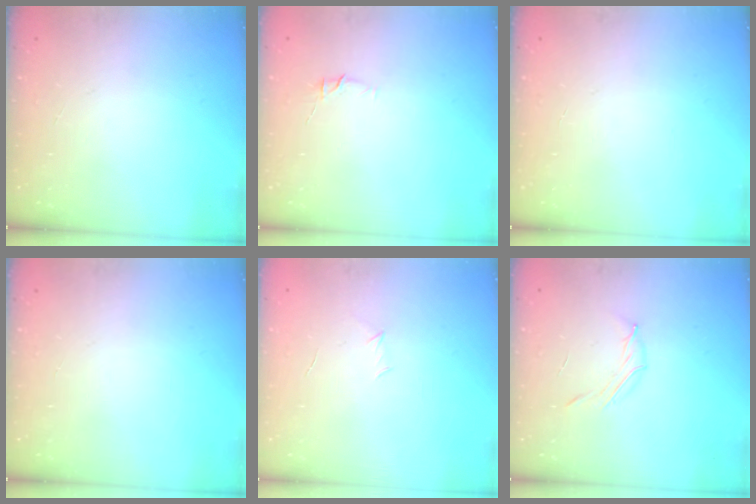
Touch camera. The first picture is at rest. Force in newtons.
{"total": 4.5, "press": 4.4, "slide": 1.0}
{"total": 0.0}
{"total": 0.0}
{"total": 3.0, "press": 2.9, "slide": 0.8}
{"total": 4.2, "press": 4.0, "slide": 1.2}